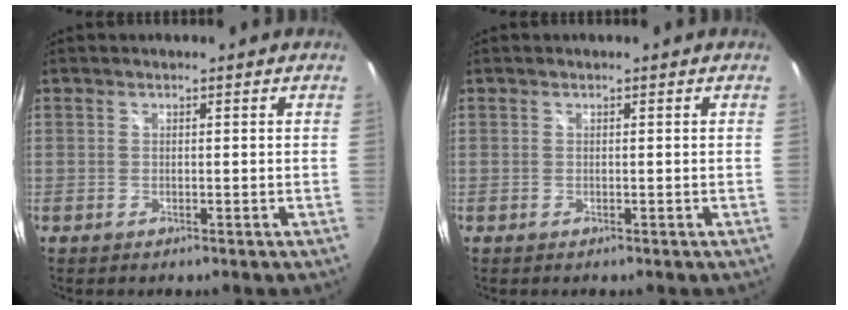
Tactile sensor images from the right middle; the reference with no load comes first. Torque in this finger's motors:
{"motor_torque": [0.00, 0.00, 0.00, 0.00]}